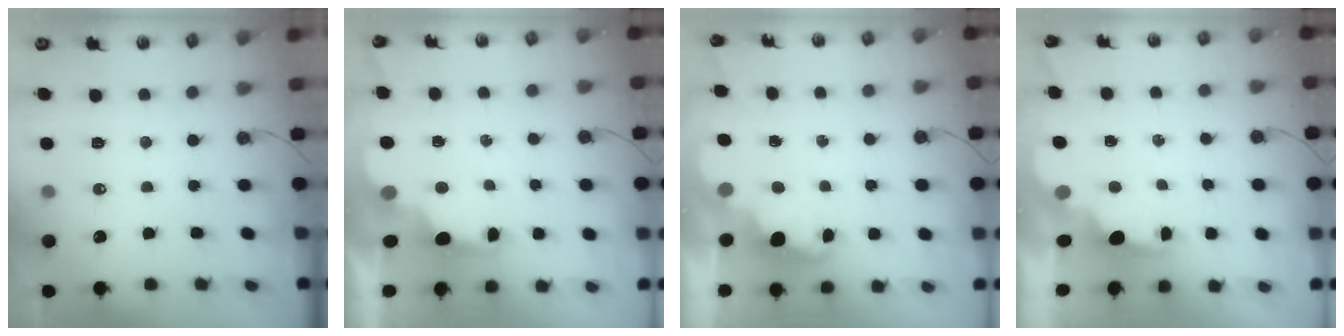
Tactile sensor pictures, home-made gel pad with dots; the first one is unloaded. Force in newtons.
{"total": 2.8, "press": 2.6, "slide": 0.9}
{"total": 2.3, "press": 2.2, "slide": 0.5}
{"total": 2.1, "press": 1.9, "slide": 0.8}